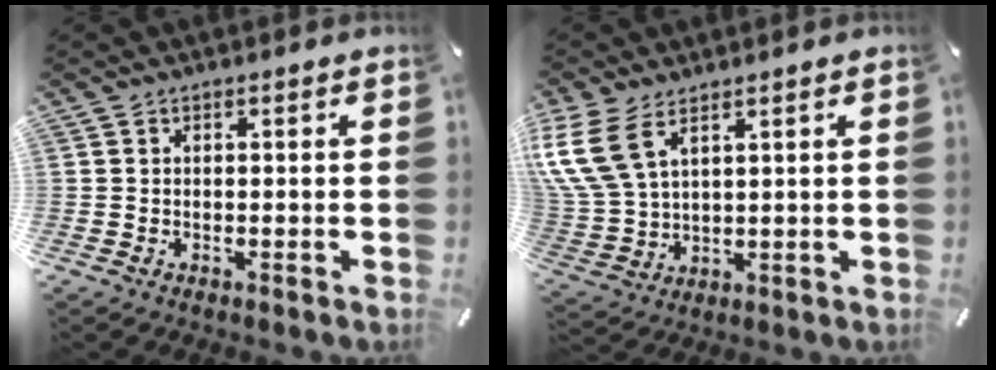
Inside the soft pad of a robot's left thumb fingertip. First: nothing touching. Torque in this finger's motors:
{"motor_torque": [1.69, 1.53, 1.86, -0.89, 0.33]}